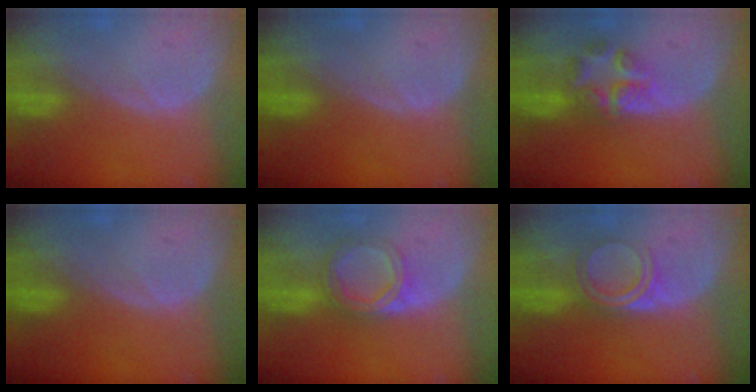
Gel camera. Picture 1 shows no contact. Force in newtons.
{"total": 0.0}
{"total": 5.5, "press": 5.5, "slide": 0.9}
{"total": 0.0}
{"total": 5.6, "press": 5.3, "slide": 1.9}
{"total": 4.9, "press": 4.4, "slide": 2.2}